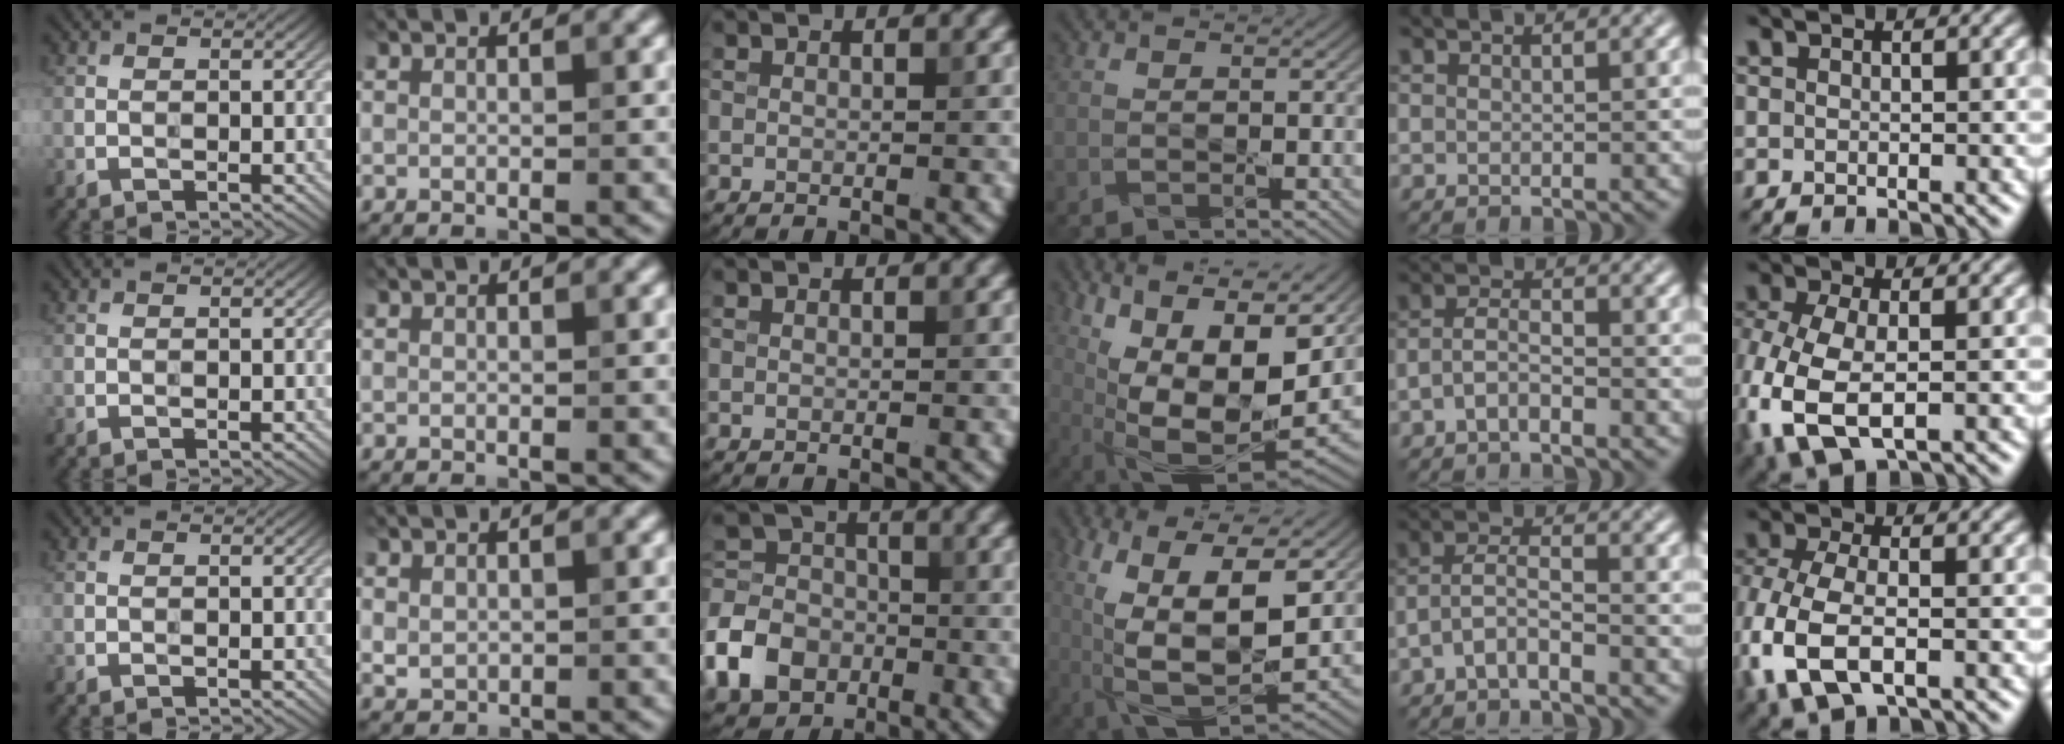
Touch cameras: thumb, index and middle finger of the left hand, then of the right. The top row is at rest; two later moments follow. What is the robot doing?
{"motion": "wipe", "object": "plastic plate"}